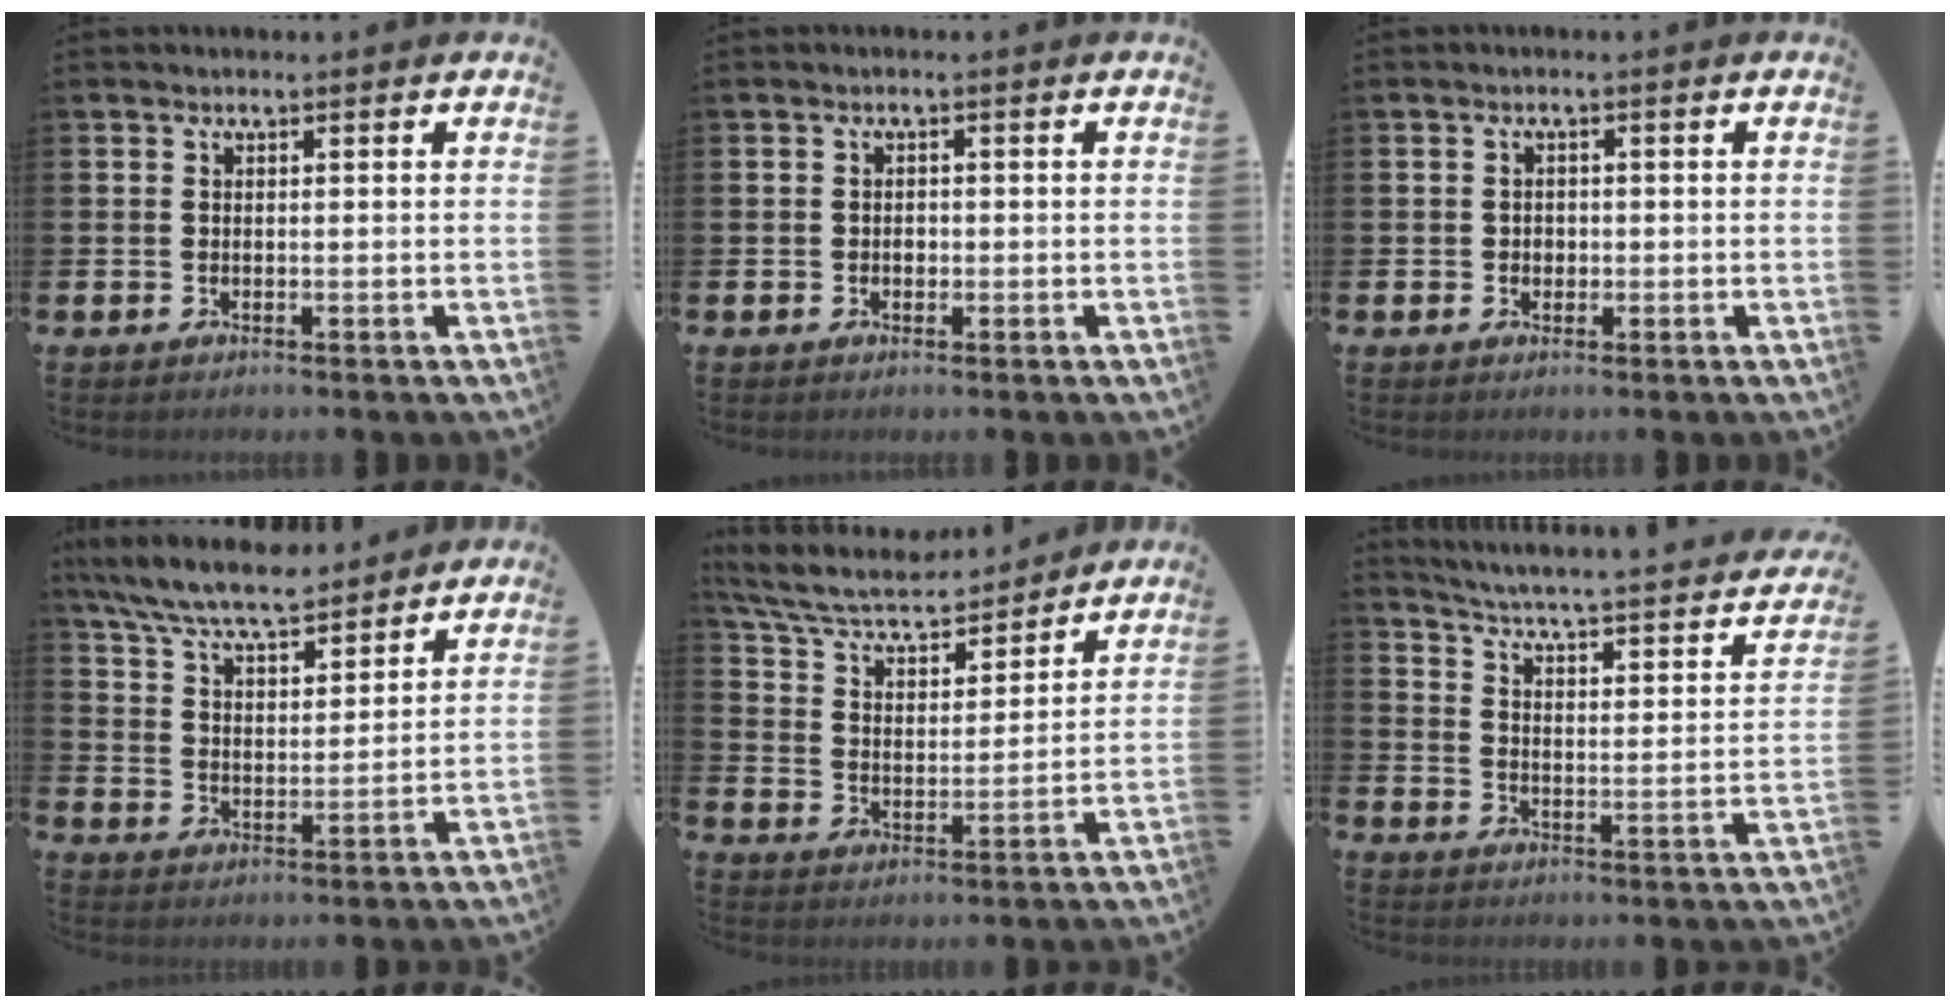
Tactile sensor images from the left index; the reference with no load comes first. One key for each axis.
{"total": 0.9, "fx": -0.2, "fy": 0.8, "fz": 0.4, "tx": -0.009, "ty": 0.005, "tz": -0.005}
{"total": 1.3, "fx": -0.1, "fy": 1.2, "fz": 0.4, "tx": -0.001, "ty": 0.005, "tz": -0.005}
{"total": 8.1, "fx": 7.5, "fy": 1.2, "fz": 2.6, "tx": -0.086, "ty": -0.038, "tz": 0.136}
{"total": 7.5, "fx": 6.7, "fy": 2.0, "fz": 2.5, "tx": -0.089, "ty": -0.046, "tz": 0.115}
{"total": 3.5, "fx": 3.1, "fy": 0.2, "fz": 1.5, "tx": -0.052, "ty": -0.040, "tz": 0.040}